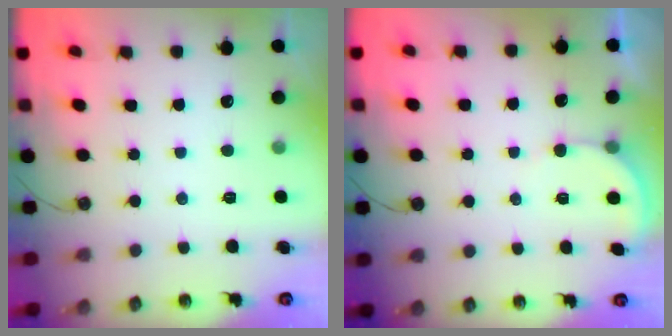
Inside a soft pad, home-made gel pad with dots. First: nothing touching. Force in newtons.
{"total": 2.7, "press": 2.7, "slide": 0.1}